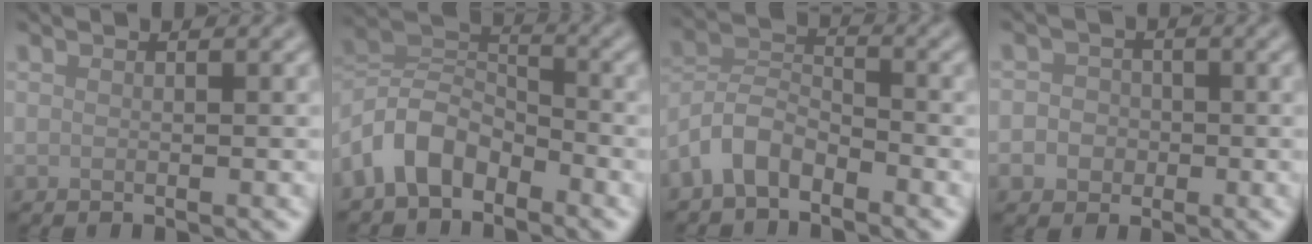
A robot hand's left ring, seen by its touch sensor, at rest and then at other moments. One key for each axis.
{"total": 5.6, "fx": -3.4, "fy": 3.4, "fz": 2.9, "tx": -0.050, "ty": 0.008, "tz": -0.081}
{"total": 3.9, "fx": -2.8, "fy": 2.0, "fz": 1.9, "tx": -0.035, "ty": 0.010, "tz": -0.067}
{"total": 3.3, "fx": -1.0, "fy": 3.1, "fz": 0.9, "tx": 0.011, "ty": 0.004, "tz": -0.038}